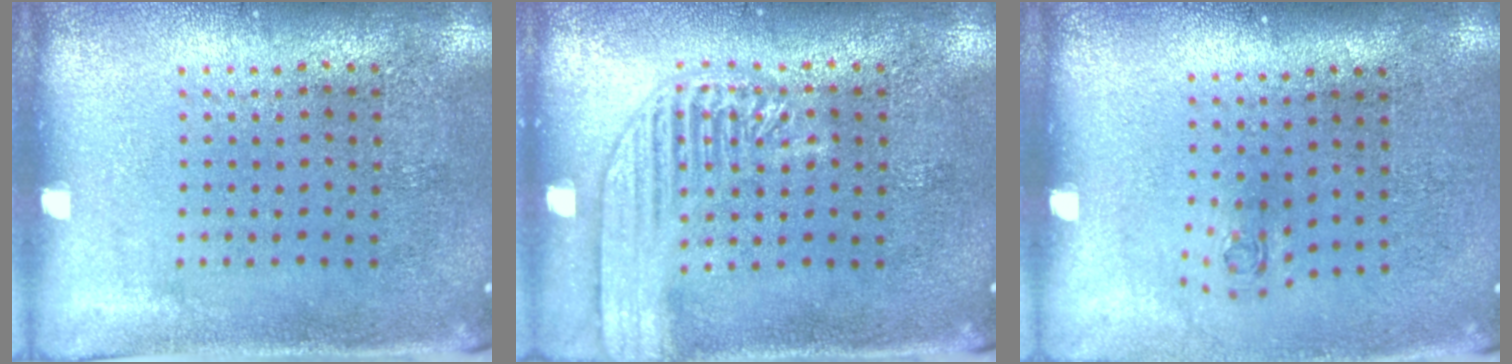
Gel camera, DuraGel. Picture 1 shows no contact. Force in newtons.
{"total": 3.0, "press": 3.0, "slide": 0.3}
{"total": 0.7, "press": 0.3, "slide": 0.6}